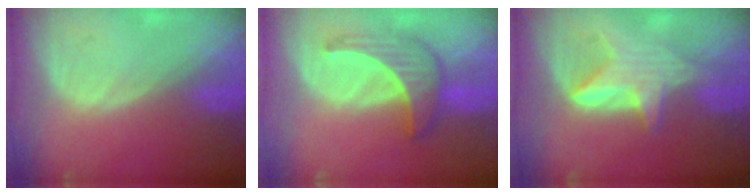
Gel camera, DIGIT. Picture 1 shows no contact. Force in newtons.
{"total": 6.7, "press": 6.4, "slide": 1.9}
{"total": 6.1, "press": 5.7, "slide": 2.0}